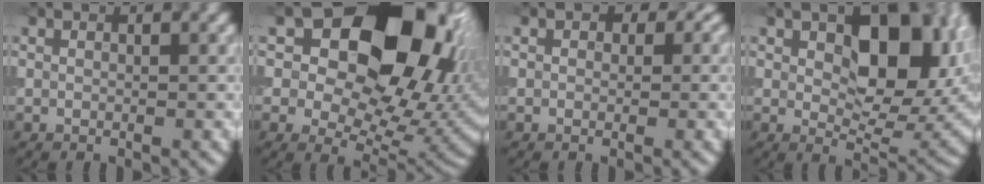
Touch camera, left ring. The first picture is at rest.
{"total": 16.7, "force": [5.9, 10.8, 11.2], "torque": [-0.144, 0.011, 0.102]}
{"total": 1.9, "force": [0.6, 1.5, 1.0], "torque": [-0.003, 0.002, -0.006]}
{"total": 9.9, "force": [2.4, 5.2, 8.0], "torque": [-0.114, -0.008, 0.045]}